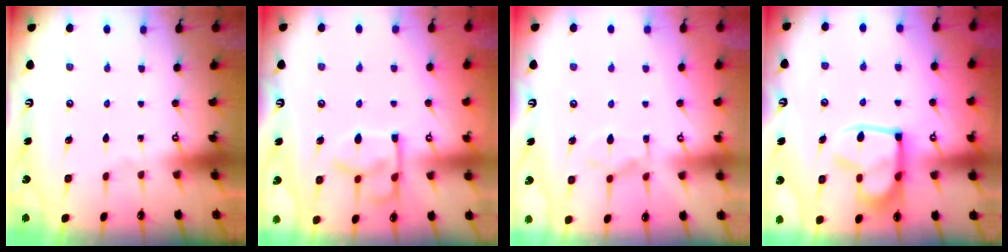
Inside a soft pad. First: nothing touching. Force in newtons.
{"total": 8.9, "press": 8.8, "slide": 1.2}
{"total": 1.9, "press": 1.4, "slide": 1.2}
{"total": 14.8, "press": 14.7, "slide": 1.7}